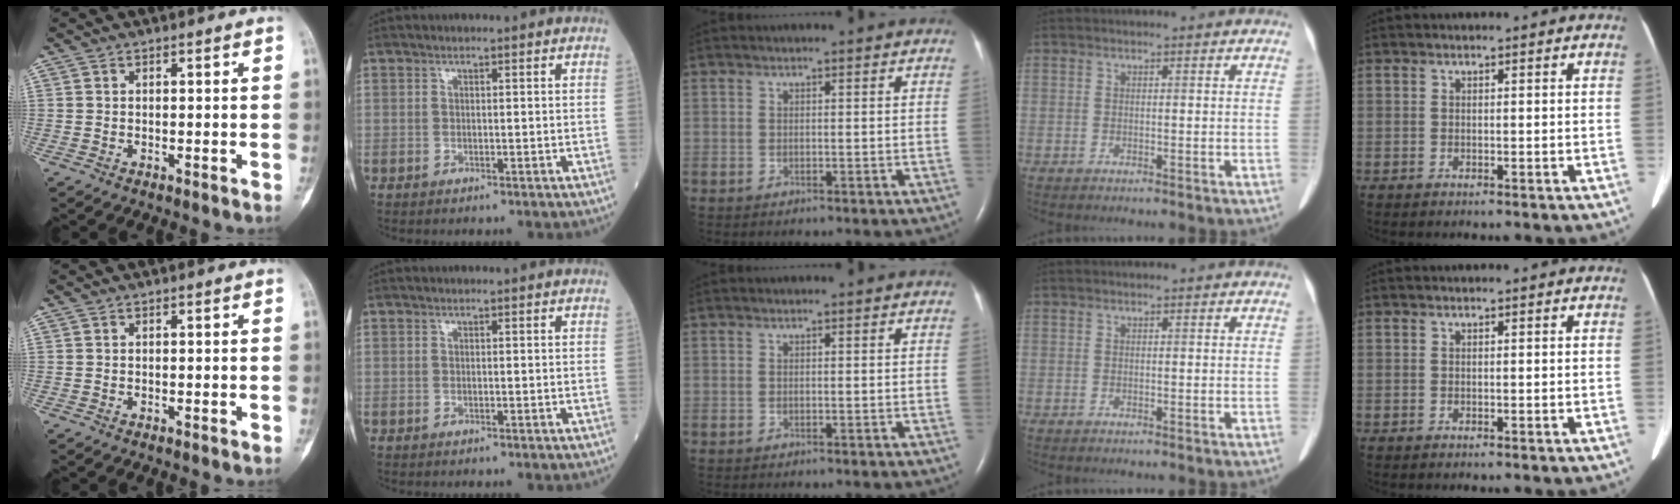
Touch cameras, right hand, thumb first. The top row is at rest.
{}